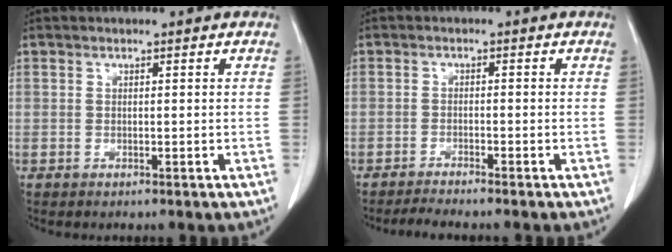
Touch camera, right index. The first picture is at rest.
{"total": 4.1, "force": [-3.7, -0.5, 1.8], "torque": [-0.025, -0.009, -0.060]}